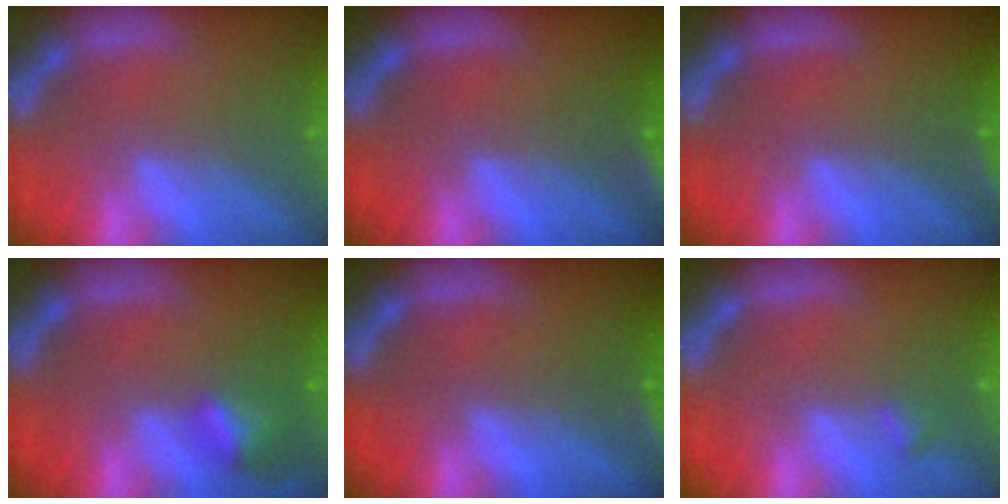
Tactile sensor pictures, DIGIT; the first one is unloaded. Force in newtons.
{"total": 2.9}
{"total": 1.4}
{"total": 2.9}
{"total": 1.9}
{"total": 0.9}